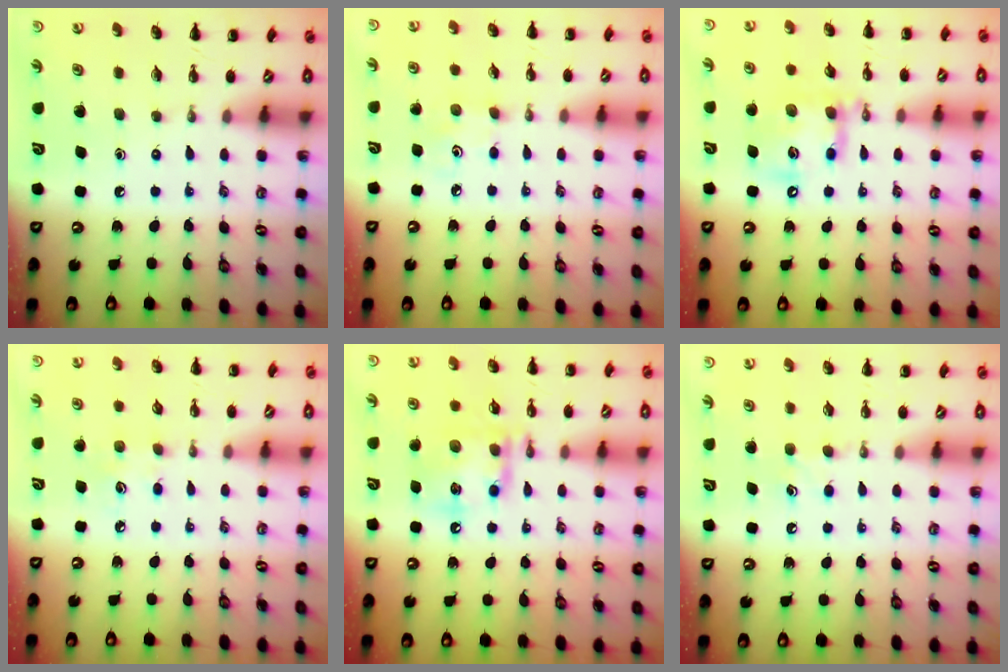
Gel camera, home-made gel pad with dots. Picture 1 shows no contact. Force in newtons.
{"total": 3.1, "press": 2.9, "slide": 0.9}
{"total": 14.6, "press": 14.3, "slide": 2.8}
{"total": 4.6, "press": 4.5, "slide": 1.2}
{"total": 13.9, "press": 13.7, "slide": 1.8}
{"total": 5.7, "press": 5.4, "slide": 1.7}